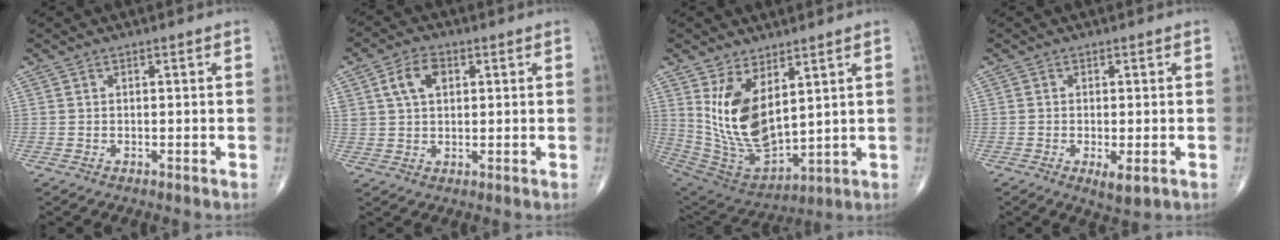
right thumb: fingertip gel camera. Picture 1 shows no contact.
{"total": 6.5, "force": [2.2, 4.1, 4.5], "torque": [-0.075, 0.004, 0.040]}
{"total": 15.6, "force": [5.0, 8.0, 12.4], "torque": [-0.218, -0.032, 0.124]}
{"total": 3.7, "force": [-1.2, 1.1, 3.3], "torque": [-0.055, -0.011, -0.019]}